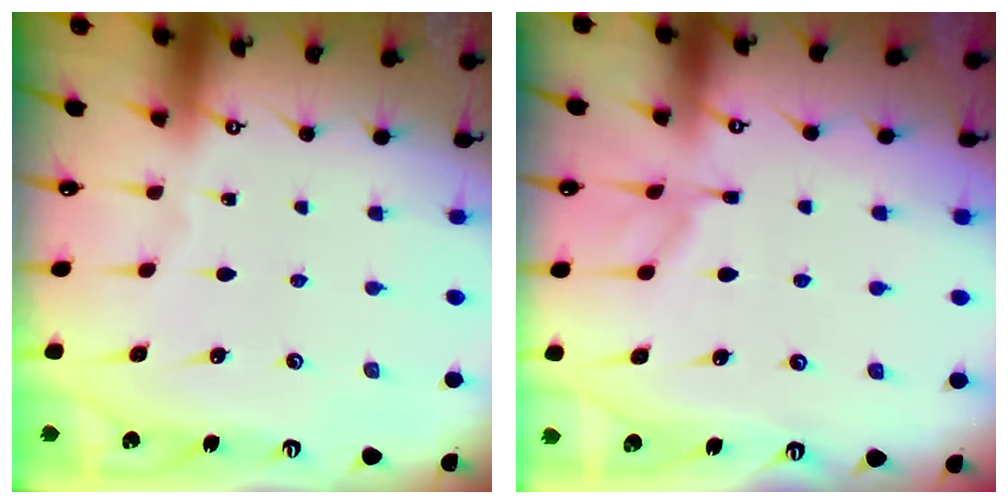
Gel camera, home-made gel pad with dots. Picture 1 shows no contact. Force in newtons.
{"total": 5.8, "press": 5.8, "slide": 0.8}